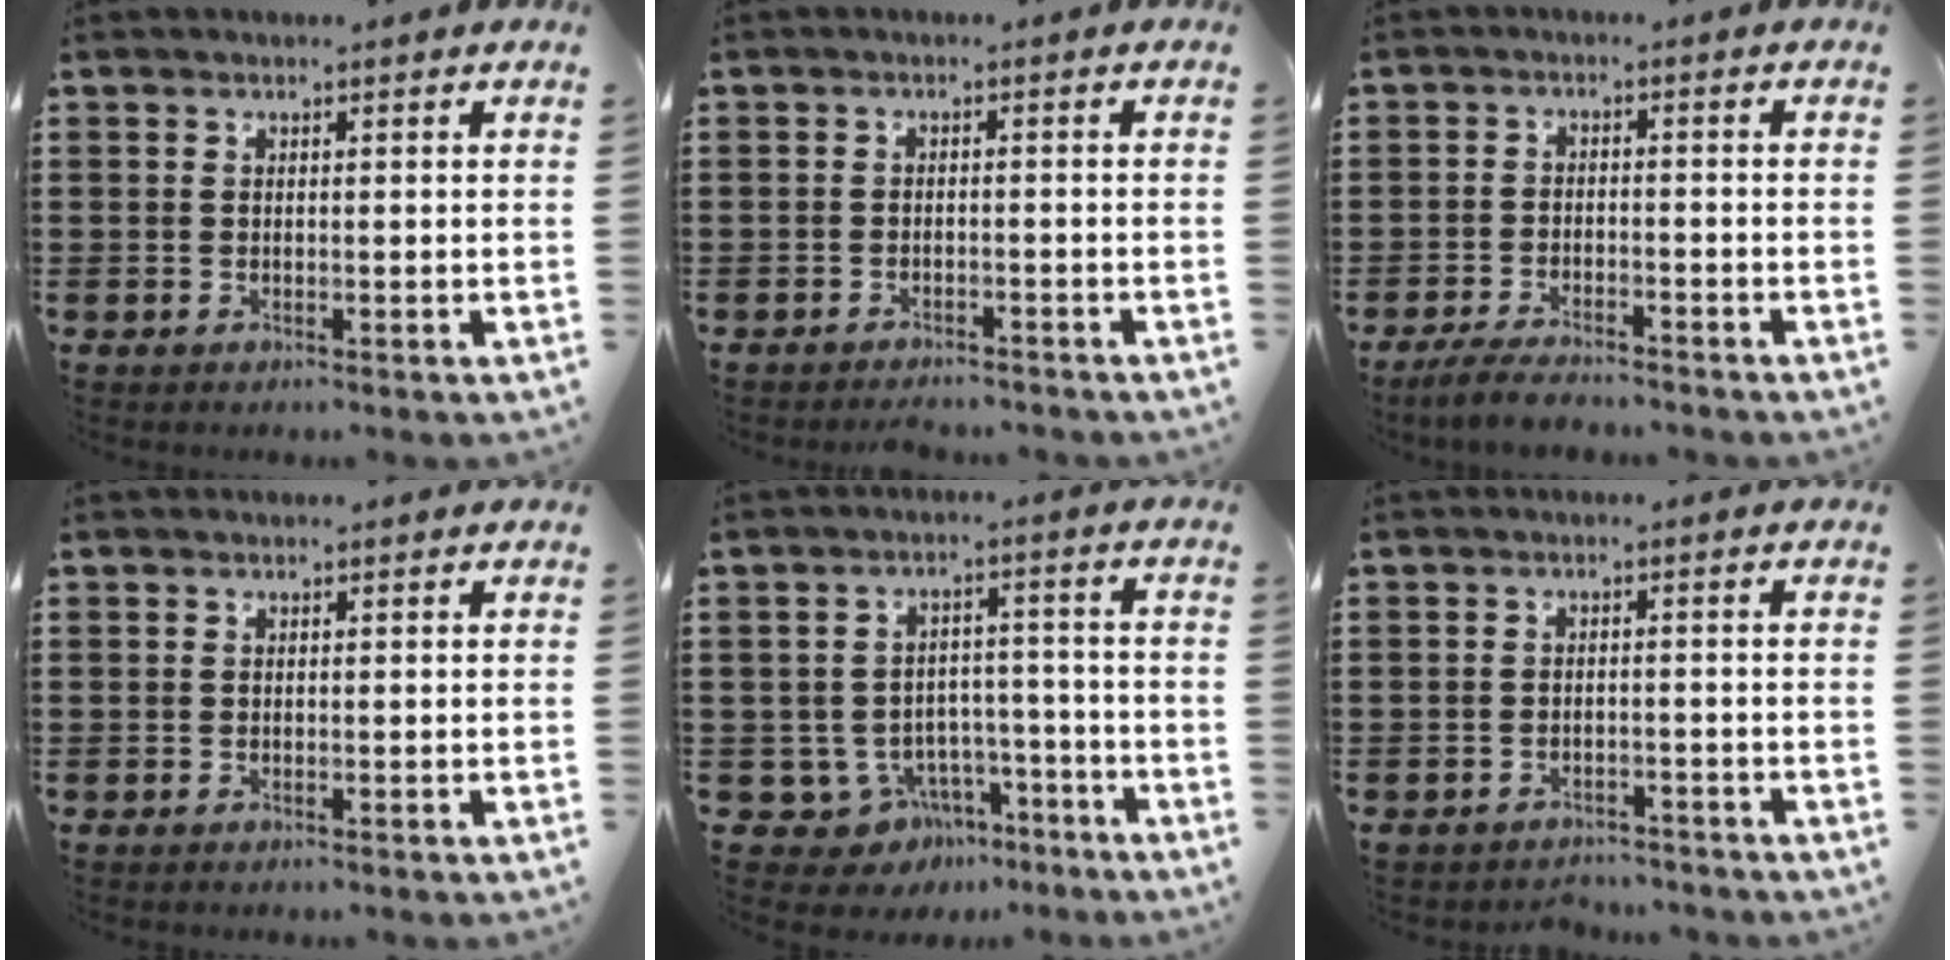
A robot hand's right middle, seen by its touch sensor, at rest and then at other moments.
{"total": 1.9, "force": [-1.9, 0.2, 0.0], "torque": [-0.007, -0.001, -0.041]}
{"total": 3.8, "force": [-3.7, 0.5, 1.0], "torque": [-0.026, 0.002, -0.075]}
{"total": 0.0}
{"total": 5.8, "force": [-4.0, 3.9, 1.7], "torque": [-0.051, 0.018, -0.074]}
{"total": 2.4, "force": [-2.4, 0.4, -0.3], "torque": [-0.004, -0.002, -0.052]}